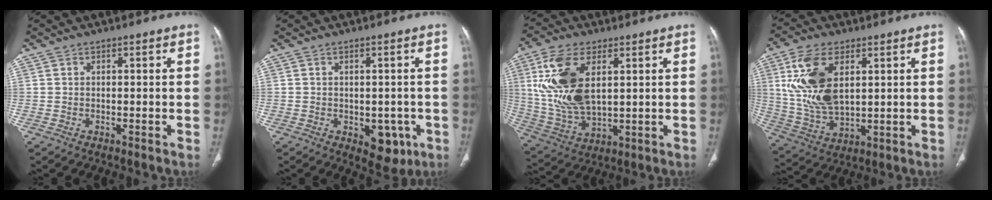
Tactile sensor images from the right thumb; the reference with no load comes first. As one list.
[{"total": 6.4, "force": [-2.0, 4.1, 4.5], "torque": [-0.024, 0.002, -0.015]}, {"total": 16.5, "force": [4.4, 8.7, 13.3], "torque": [-0.272, -0.014, 0.093]}, {"total": 15.3, "force": [4.3, 8.3, 12.1], "torque": [-0.242, -0.015, 0.093]}]